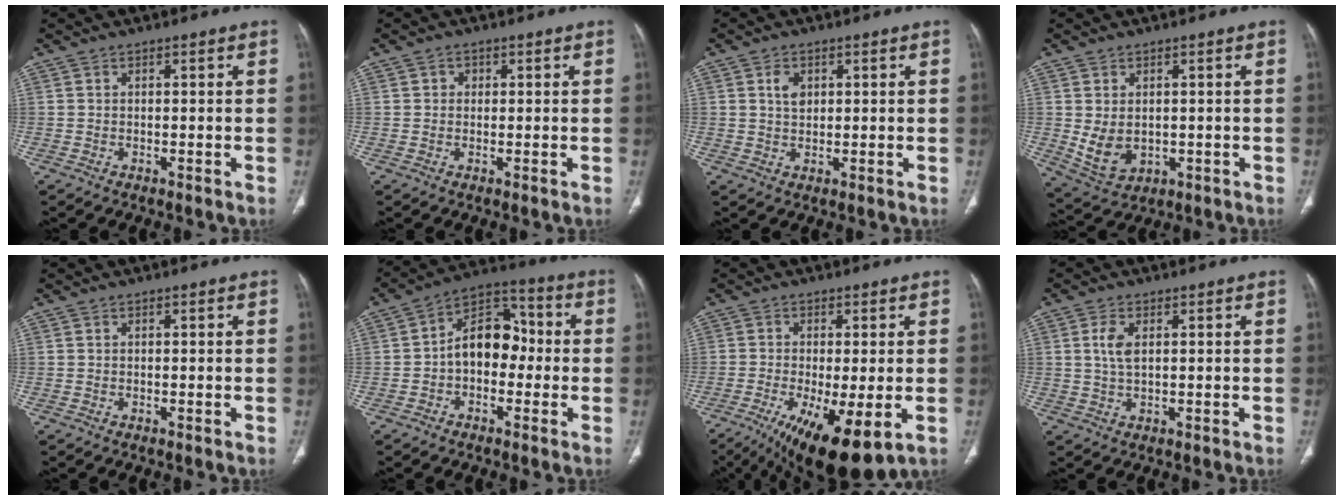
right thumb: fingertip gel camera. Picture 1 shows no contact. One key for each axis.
{"total": 1.4, "fx": 0.3, "fy": 1.3, "fz": 0.4, "tx": 0.002, "ty": 0.002, "tz": 0.002}
{"total": 3.0, "fx": 1.0, "fy": 2.2, "fz": 1.8, "tx": -0.017, "ty": -0.002, "tz": 0.018}
{"total": 6.6, "fx": 0.0, "fy": 4.7, "fz": 4.7, "tx": -0.079, "ty": -0.008, "tz": 0.024}
{"total": 0.0}
{"total": 11.1, "fx": -1.0, "fy": 7.7, "fz": 7.9, "tx": -0.092, "ty": 0.043, "tz": -0.032}
{"total": 14.3, "fx": -5.7, "fy": 4.3, "fz": 12.4, "tx": -0.204, "ty": -0.021, "tz": -0.081}
{"total": 3.7, "fx": 0.9, "fy": 1.8, "fz": 3.1, "tx": -0.065, "ty": 0.001, "tz": 0.018}